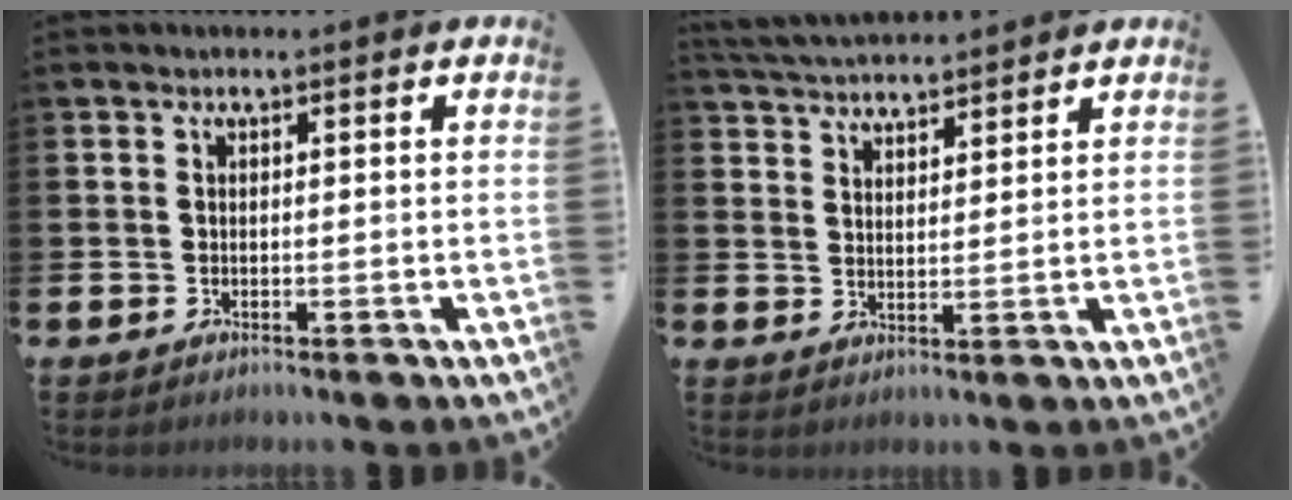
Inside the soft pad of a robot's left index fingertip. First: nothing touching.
{"total": 4.1, "force": [4.1, 0.5, 0.1], "torque": [-0.022, -0.020, 0.075]}